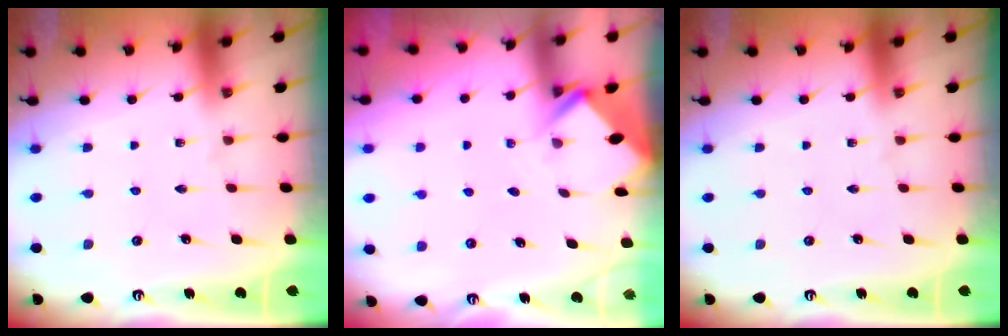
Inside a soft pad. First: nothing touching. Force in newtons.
{"total": 2.6, "press": 2.6, "slide": 0.2}
{"total": 0.0}